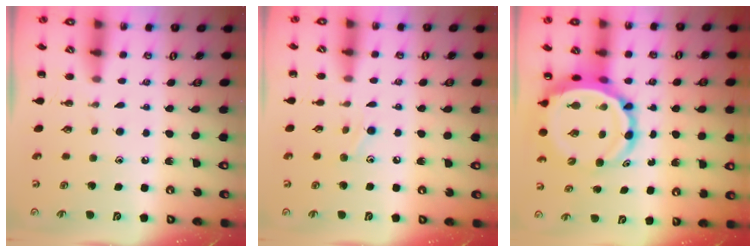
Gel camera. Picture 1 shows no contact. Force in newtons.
{"total": 5.5, "press": 5.3, "slide": 1.5}
{"total": 10.2, "press": 9.7, "slide": 3.3}